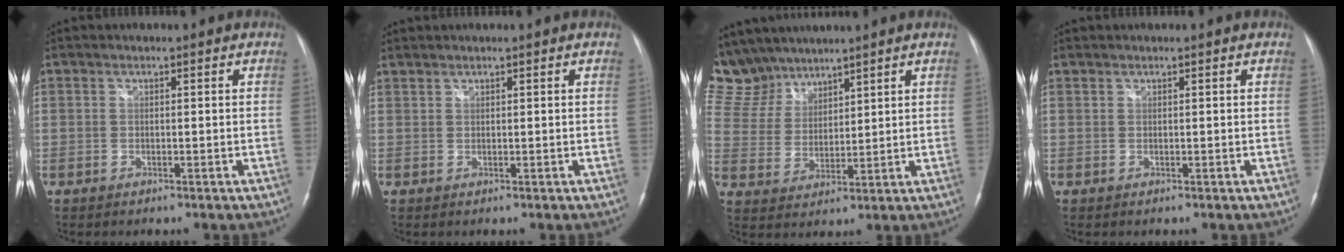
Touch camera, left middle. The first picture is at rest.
{"total": 0.8, "force": [0.8, 0.0, 0.0], "torque": [-0.009, 0.007, 0.022]}
{"total": 11.3, "force": [10.1, 5.0, 1.2], "torque": [-0.046, 0.019, 0.218]}
{"total": 0.0}